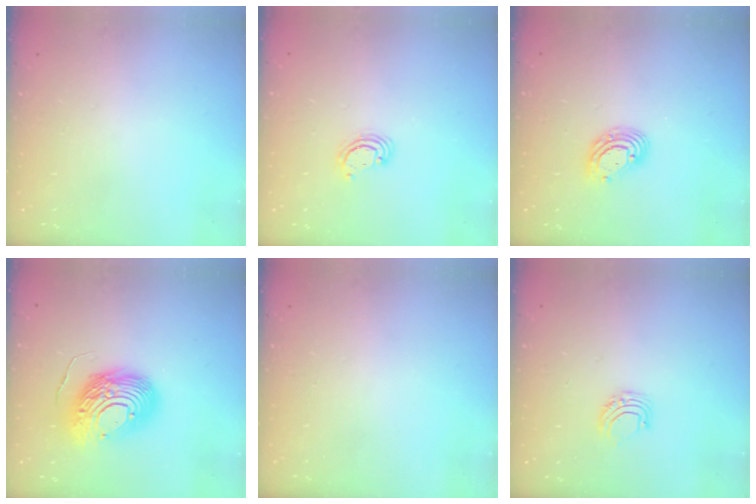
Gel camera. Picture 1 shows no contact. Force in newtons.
{"total": 2.8, "press": 2.8, "slide": 0.3}
{"total": 7.9, "press": 7.8, "slide": 1.5}
{"total": 16.1, "press": 16.1, "slide": 1.4}
{"total": 0.0}
{"total": 5.8, "press": 5.8, "slide": 0.6}